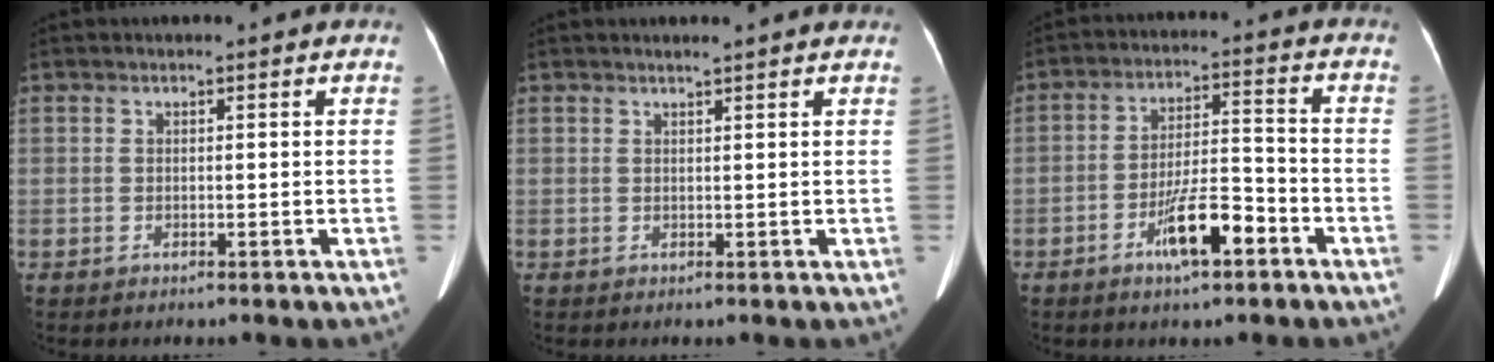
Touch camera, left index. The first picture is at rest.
{"total": 2.2, "force": [2.0, -0.1, 1.0], "torque": [-0.015, 0.012, 0.025]}
{"total": 8.6, "force": [-4.7, 1.8, 7.0], "torque": [-0.129, 0.003, -0.079]}